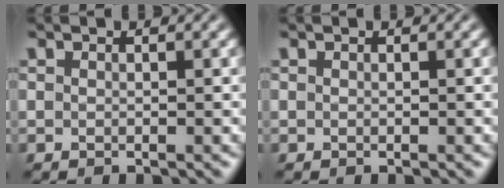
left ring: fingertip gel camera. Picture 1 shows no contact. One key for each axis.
{"total": 0.0}